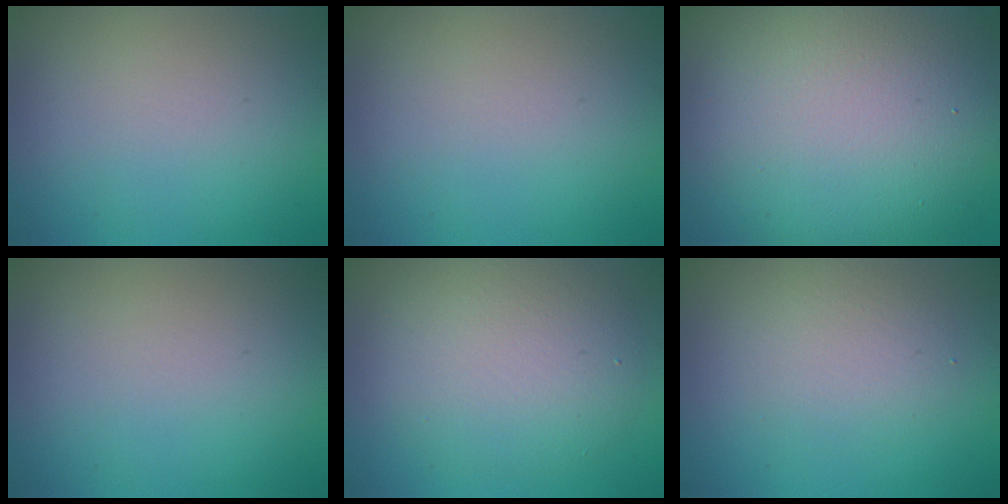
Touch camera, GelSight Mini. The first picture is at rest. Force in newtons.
{"total": 0.0}
{"total": 17.8, "press": 17.7, "slide": 1.1}
{"total": 0.0}
{"total": 6.0, "press": 6.0, "slide": 0.3}
{"total": 2.7, "press": 2.7, "slide": 0.1}